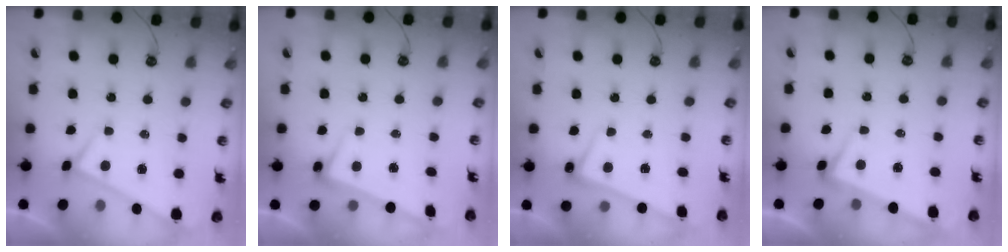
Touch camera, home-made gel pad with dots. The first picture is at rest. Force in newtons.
{"total": 2.5, "press": 2.3, "slide": 1.0}
{"total": 2.7, "press": 2.6, "slide": 0.8}
{"total": 2.9, "press": 2.8, "slide": 0.8}